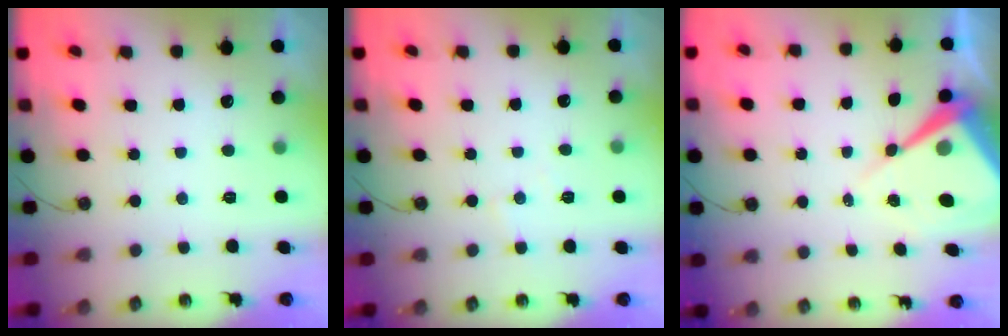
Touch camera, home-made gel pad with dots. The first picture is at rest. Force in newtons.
{"total": 4.0, "press": 3.9, "slide": 0.6}
{"total": 9.9, "press": 9.8, "slide": 0.9}